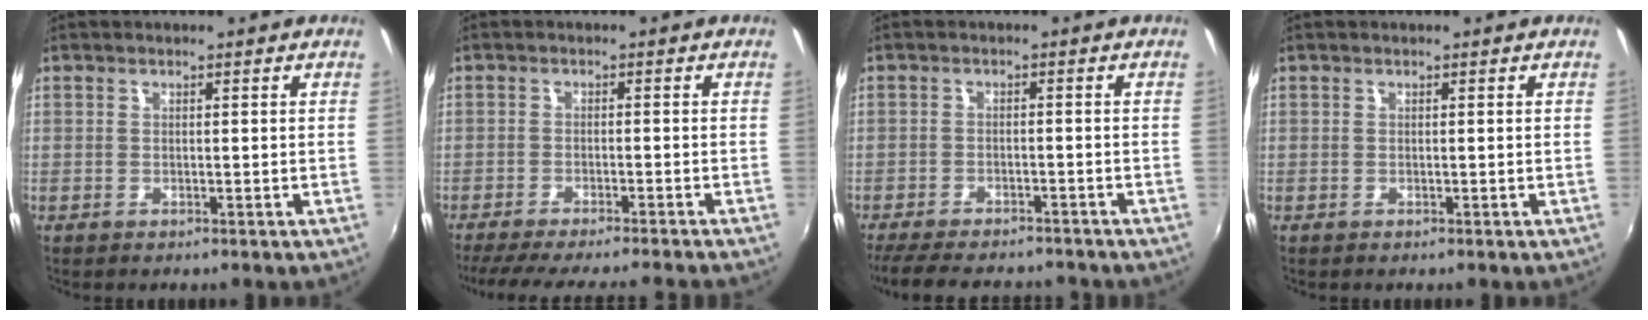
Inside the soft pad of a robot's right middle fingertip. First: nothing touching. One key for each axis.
{"total": 13.3, "fx": -11.9, "fy": 0.1, "fz": 6.0, "tx": -0.125, "ty": -0.021, "tz": -0.180}
{"total": 13.2, "fx": -11.3, "fy": 3.7, "fz": 5.7, "tx": -0.127, "ty": -0.022, "tz": -0.171}
{"total": 0.0}